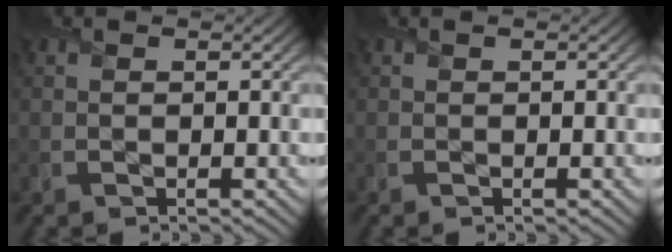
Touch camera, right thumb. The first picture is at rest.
{"total": 0.0}